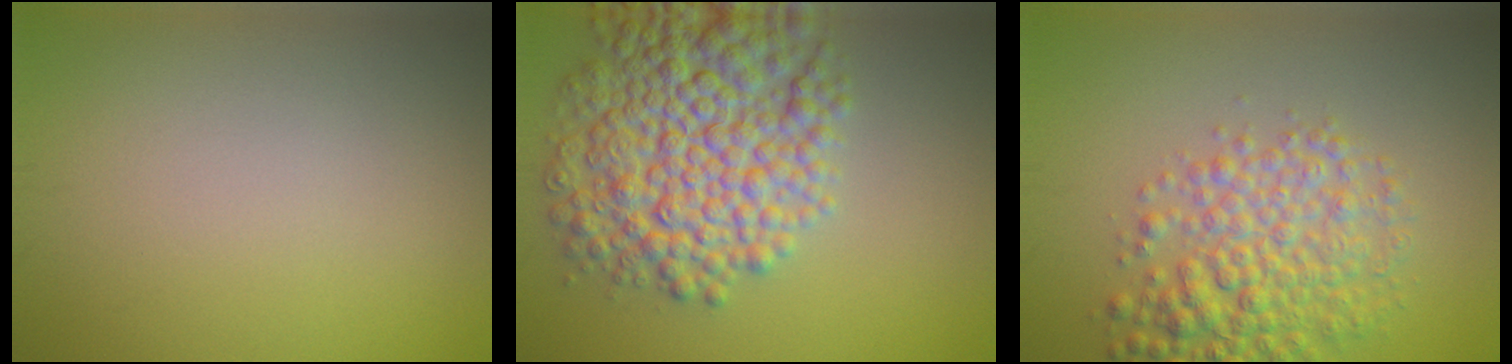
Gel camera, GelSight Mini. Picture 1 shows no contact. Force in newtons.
{"total": 9.8, "press": 9.8, "slide": 0.2}
{"total": 5.9, "press": 5.9, "slide": 0.1}